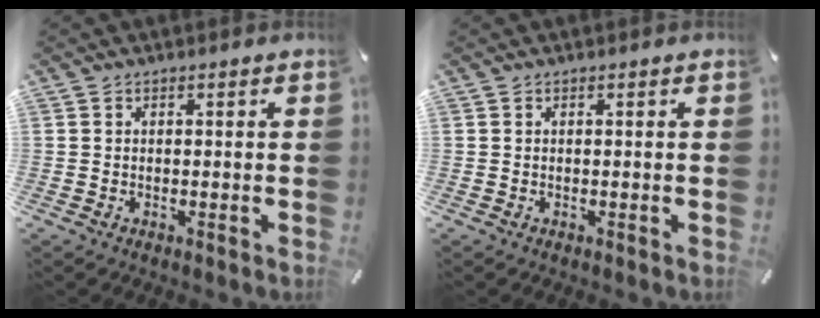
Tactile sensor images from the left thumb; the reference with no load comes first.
{"total": 0.0}